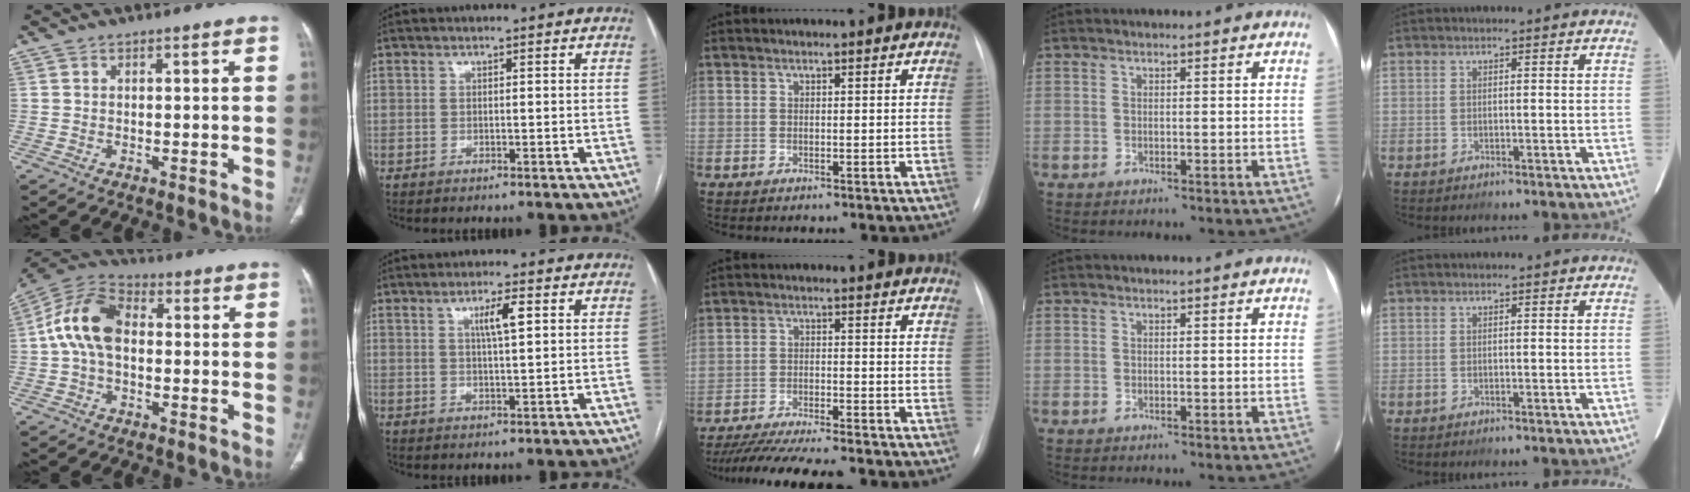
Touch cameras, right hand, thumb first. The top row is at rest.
{"thumb": {"total": 12.0, "force": [0.4, 7.7, 9.2], "torque": [-0.176, 0.032, -0.005]}, "index": {"total": 4.1, "force": [1.5, 0.4, 3.8], "torque": [-0.067, 0.002, 0.024]}, "middle": {"total": 14.6, "force": [-12.9, 1.2, 6.6], "torque": [-0.106, -0.021, -0.189]}}